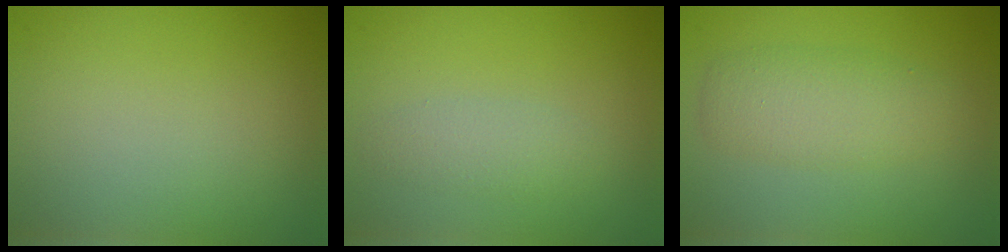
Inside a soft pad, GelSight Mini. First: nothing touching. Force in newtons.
{"total": 1.7, "press": 1.7, "slide": 0.1}
{"total": 2.3, "press": 2.3, "slide": 0.2}